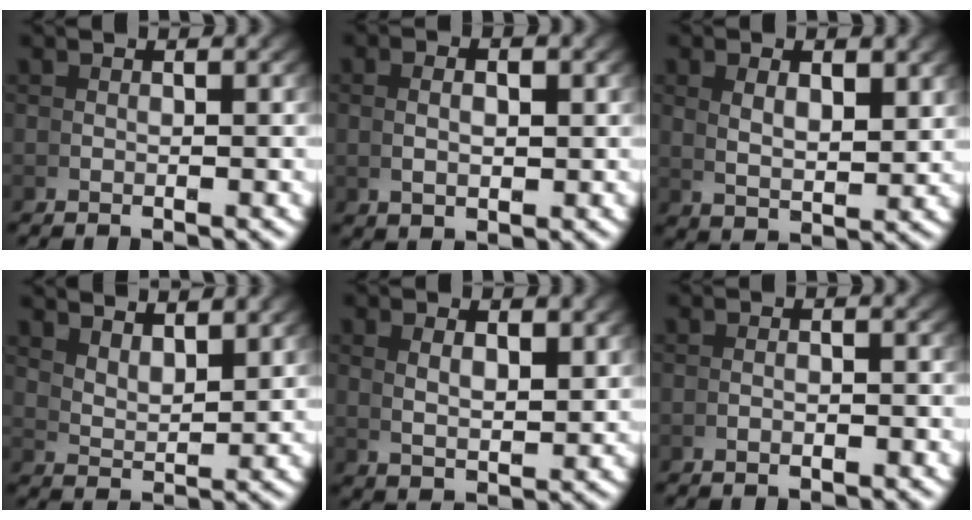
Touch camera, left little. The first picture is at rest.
{"total": 1.9, "force": [0.4, 0.6, 1.8], "torque": [-0.021, 0.002, 0.016]}
{"total": 2.8, "force": [1.4, 0.5, 2.4], "torque": [-0.041, -0.009, 0.039]}
{"total": 4.1, "force": [3.6, 0.6, 1.8], "torque": [-0.024, 0.000, 0.064]}
{"total": 2.5, "force": [1.3, 0.3, 2.1], "torque": [-0.033, -0.006, 0.036]}
{"total": 1.0, "force": [-0.8, -0.1, 0.6], "torque": [-0.007, 0.005, -0.017]}